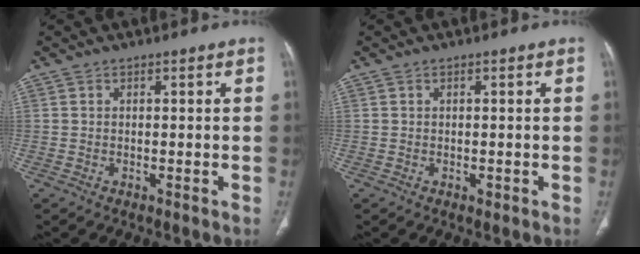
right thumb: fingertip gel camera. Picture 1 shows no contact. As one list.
[{"total": 0.8, "force": [-0.1, 0.5, 0.6], "torque": [-0.007, -0.001, 0.001]}]